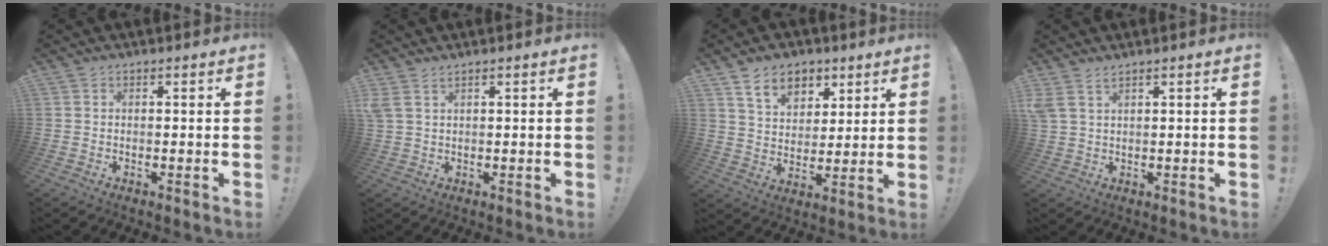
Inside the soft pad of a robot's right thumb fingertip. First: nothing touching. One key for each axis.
{"total": 2.4, "fx": 1.5, "fy": 0.6, "fz": 1.9, "tx": -0.044, "ty": 0.000, "tz": 0.030}
{"total": 11.1, "fx": 6.6, "fy": 7.6, "fz": 4.7, "tx": -0.073, "ty": -0.033, "tz": 0.128}
{"total": 3.2, "fx": 2.2, "fy": 0.7, "fz": 2.3, "tx": -0.053, "ty": -0.004, "tz": 0.044}